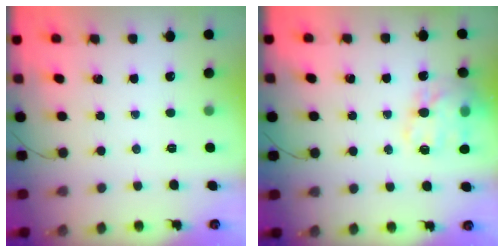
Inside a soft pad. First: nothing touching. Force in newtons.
{"total": 16.5, "press": 16.3, "slide": 2.5}